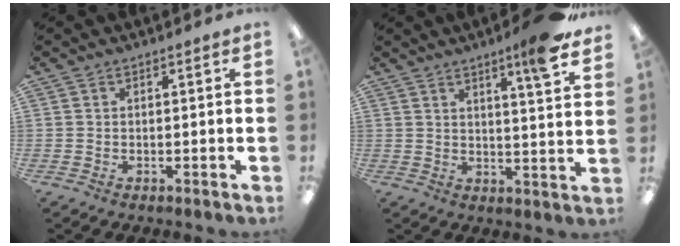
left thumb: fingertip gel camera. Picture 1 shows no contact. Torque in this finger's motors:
{"motor_torque": [1.05, -0.08, 1.19, -0.76, 0.08]}